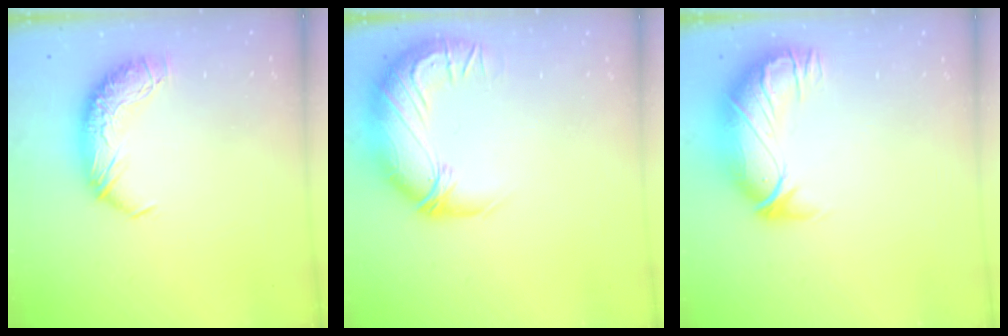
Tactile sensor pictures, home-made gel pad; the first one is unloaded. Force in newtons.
{"total": 6.3, "press": 5.0, "slide": 3.7}
{"total": 2.9, "press": 0.4, "slide": 2.9}